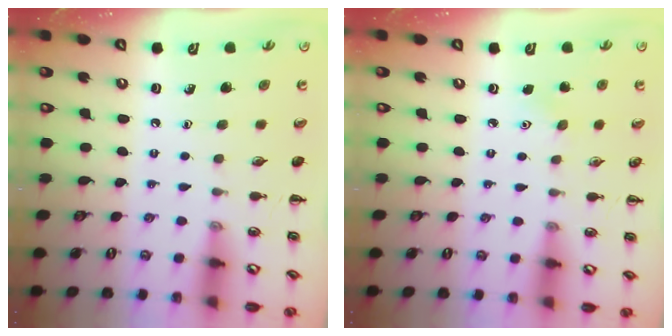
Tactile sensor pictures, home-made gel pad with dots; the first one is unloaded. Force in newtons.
{"total": 3.2, "press": 3.1, "slide": 0.8}